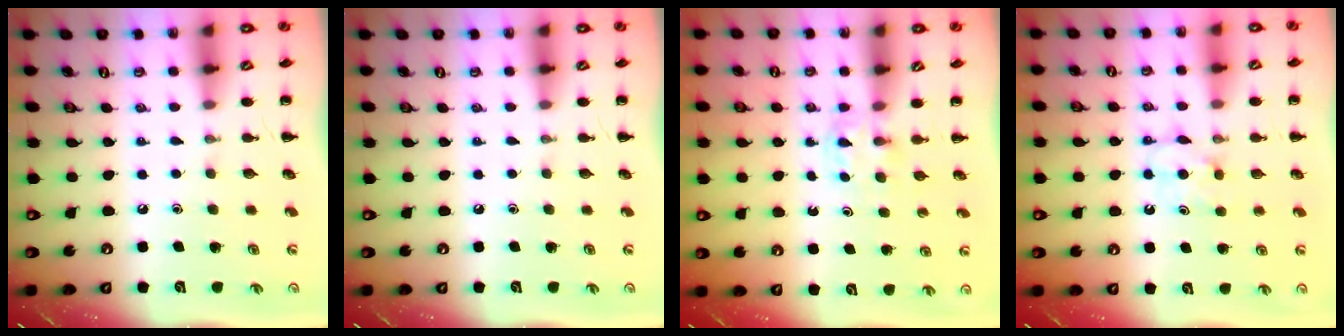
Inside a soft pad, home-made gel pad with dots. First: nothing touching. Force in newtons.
{"total": 0.0}
{"total": 2.7, "press": 2.5, "slide": 1.0}
{"total": 5.5, "press": 5.2, "slide": 1.6}